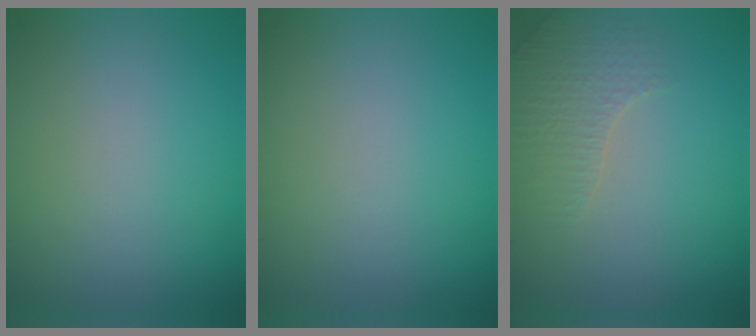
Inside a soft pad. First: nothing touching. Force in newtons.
{"total": 0.0}
{"total": 2.6, "press": 2.5, "slide": 0.5}